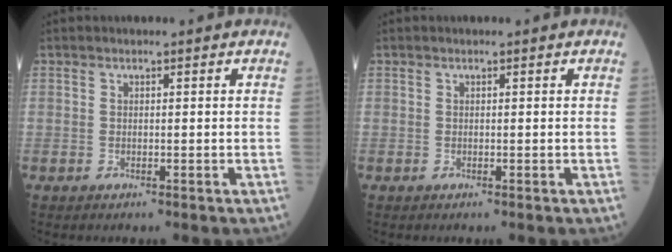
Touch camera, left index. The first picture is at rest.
{"total": 0.0}